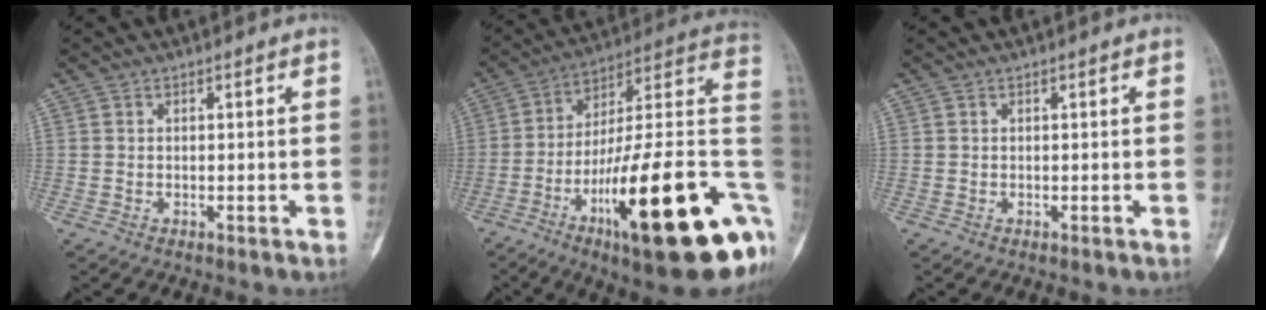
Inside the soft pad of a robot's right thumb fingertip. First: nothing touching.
{"total": 32.5, "force": [-9.7, 8.4, 29.8], "torque": [-0.370, 0.040, -0.148]}
{"total": 0.0}